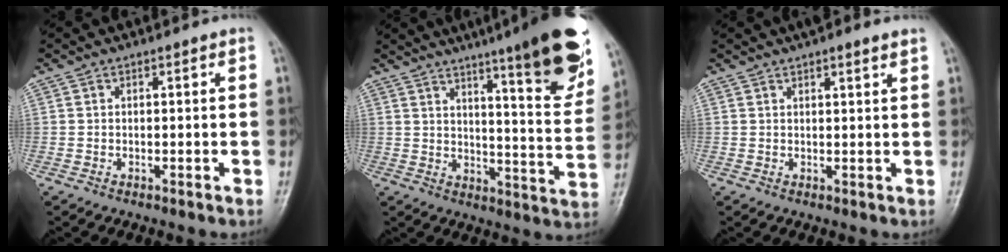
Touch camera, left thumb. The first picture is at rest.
{"total": 20.6, "force": [12.9, 2.8, 15.8], "torque": [-0.186, -0.065, 0.178]}
{"total": 4.2, "force": [3.1, 0.8, 2.6], "torque": [-0.027, 0.007, 0.044]}